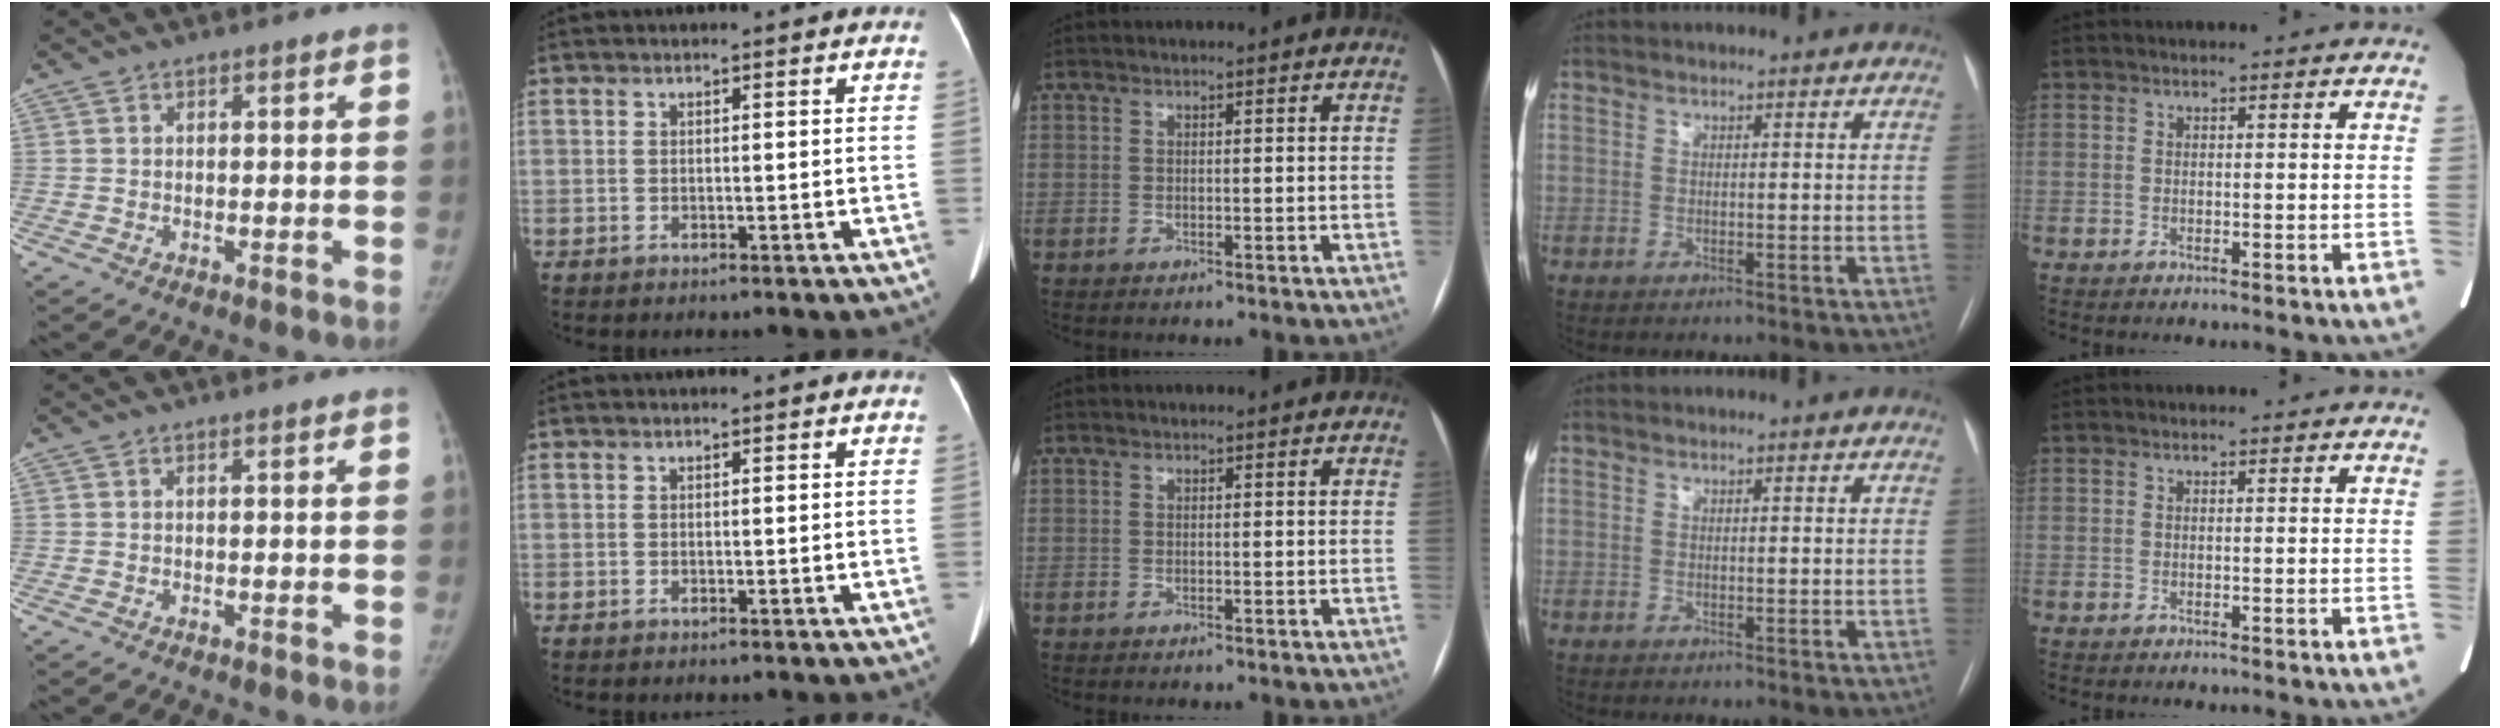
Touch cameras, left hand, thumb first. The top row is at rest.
{}